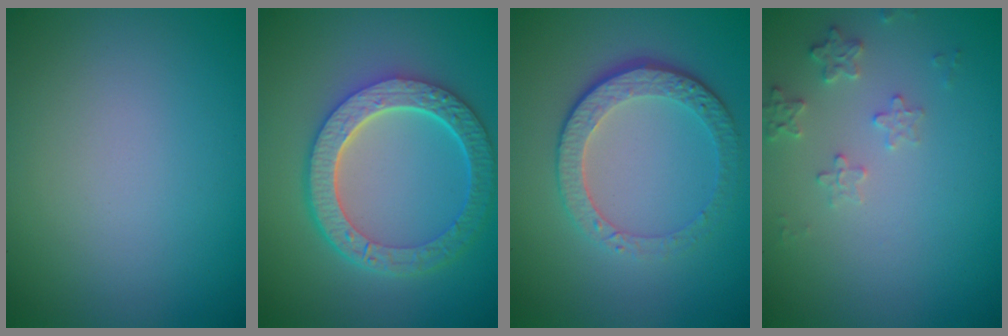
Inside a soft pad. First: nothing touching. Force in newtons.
{"total": 6.4, "press": 4.9, "slide": 4.1}
{"total": 4.6, "press": 3.4, "slide": 3.2}
{"total": 1.9, "press": 1.8, "slide": 0.2}